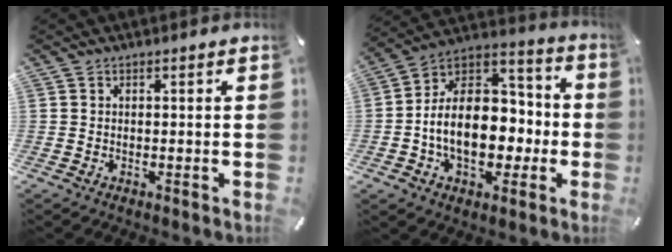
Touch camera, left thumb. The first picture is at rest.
{"total": 17.8, "force": [-3.3, 13.3, 11.5], "torque": [-0.194, 0.002, -0.054]}